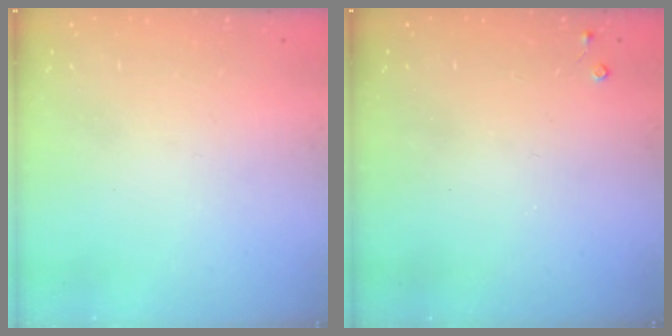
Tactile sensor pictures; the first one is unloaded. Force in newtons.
{"total": 2.7, "press": 2.7, "slide": 0.4}